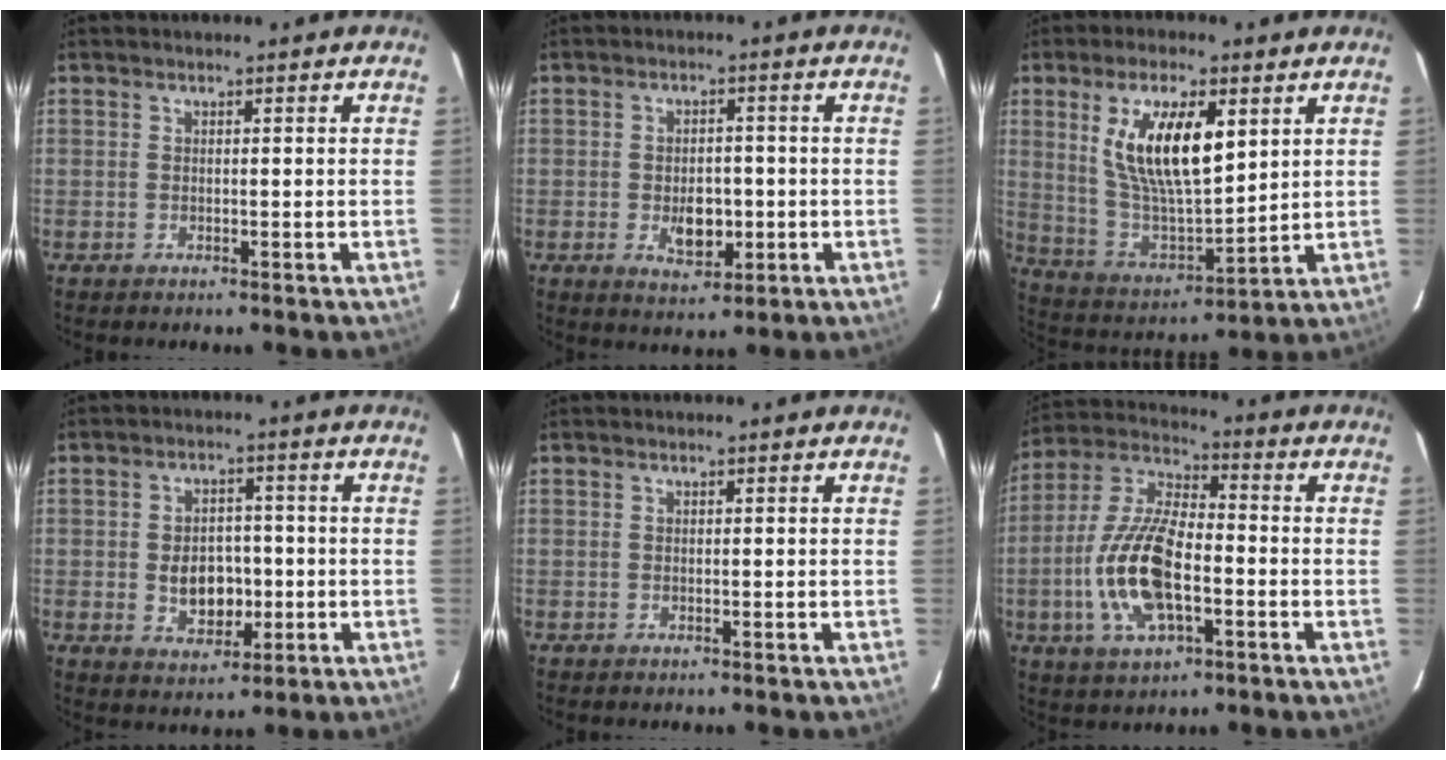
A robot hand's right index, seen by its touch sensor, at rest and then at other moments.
{"total": 6.3, "force": [-1.4, 3.9, 4.7], "torque": [-0.082, -0.002, -0.015]}
{"total": 16.0, "force": [5.6, 6.1, 13.7], "torque": [-0.256, 0.000, 0.115]}
{"total": 7.6, "force": [-1.1, 5.4, 5.1], "torque": [-0.098, 0.006, -0.007]}
{"total": 0.0}
{"total": 16.3, "force": [-4.0, 6.9, 14.2], "torque": [-0.301, -0.002, -0.077]}